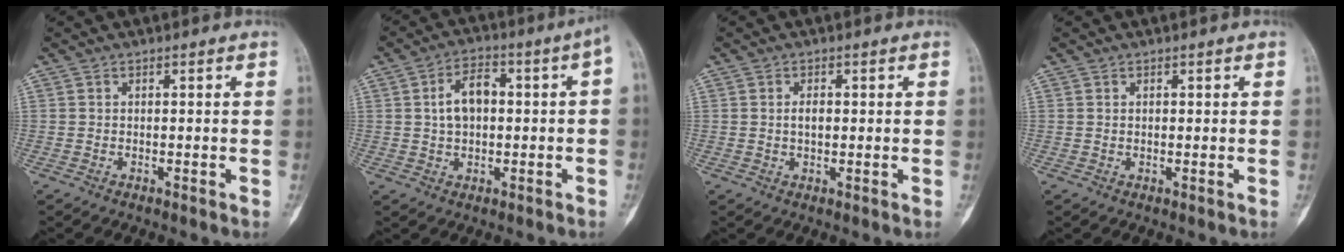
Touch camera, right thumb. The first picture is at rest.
{"total": 9.0, "force": [0.5, 4.5, 7.8], "torque": [-0.113, 0.039, 0.010]}
{"total": 2.1, "force": [0.2, 1.3, 1.6], "torque": [-0.023, 0.007, 0.003]}
{"total": 0.5, "force": [0.2, 0.4, 0.4], "torque": [-0.001, 0.004, 0.003]}